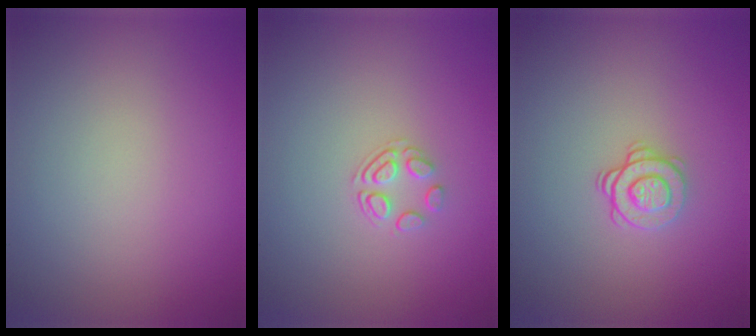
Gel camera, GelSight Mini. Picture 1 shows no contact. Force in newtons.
{"total": 1.7, "press": 1.0, "slide": 1.4}
{"total": 1.7, "press": 1.3, "slide": 1.1}